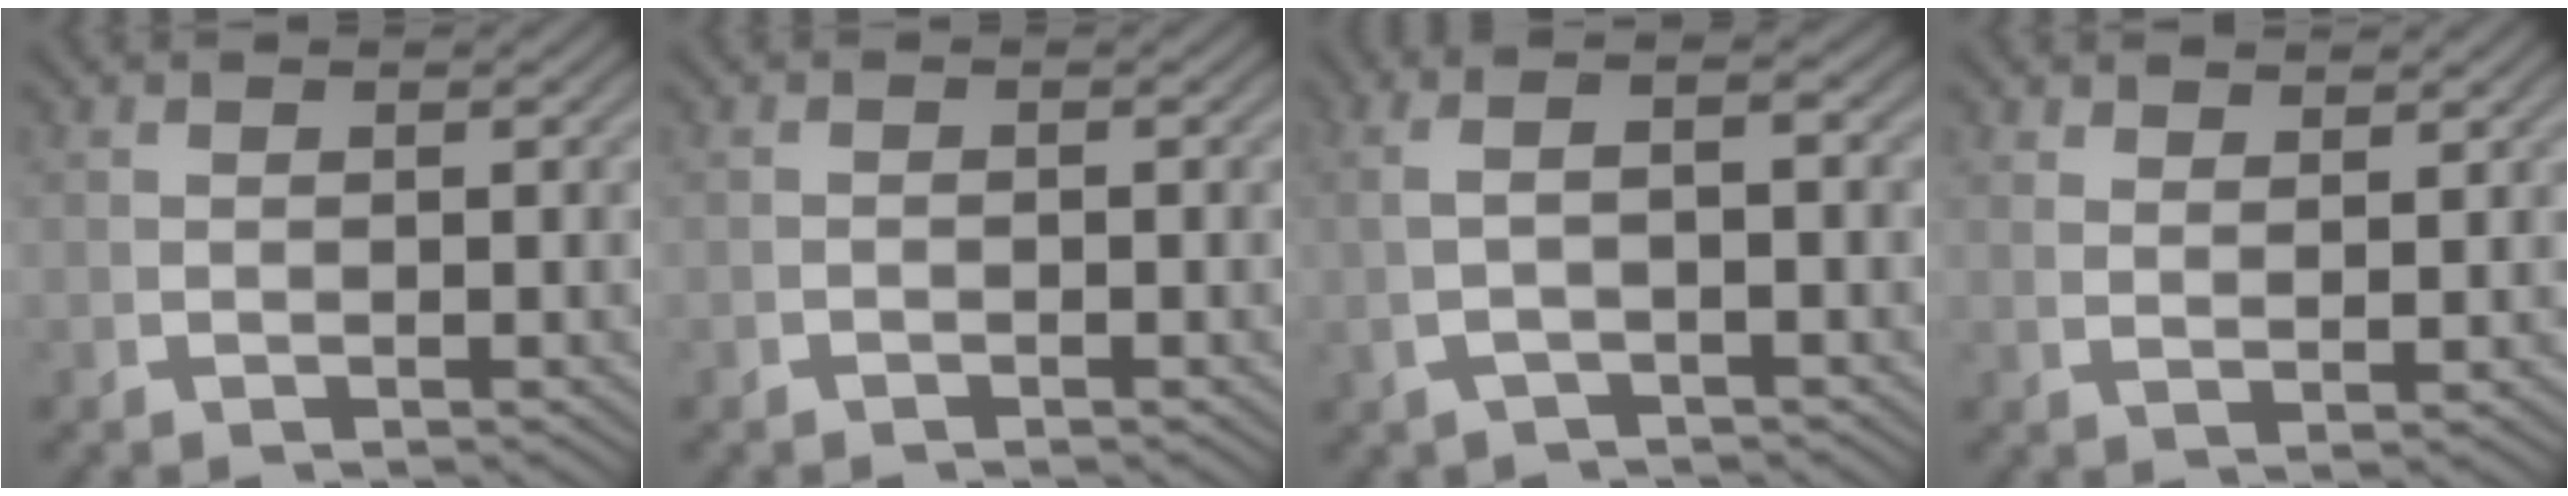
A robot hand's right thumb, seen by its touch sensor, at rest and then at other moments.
{"total": 0.7, "force": [-0.6, -0.3, -0.1], "torque": [0.008, 0.001, -0.013]}
{"total": 3.5, "force": [-0.1, 1.0, 3.3], "torque": [-0.066, 0.013, 0.001]}
{"total": 2.2, "force": [2.1, -0.3, 0.6], "torque": [-0.004, 0.004, 0.042]}